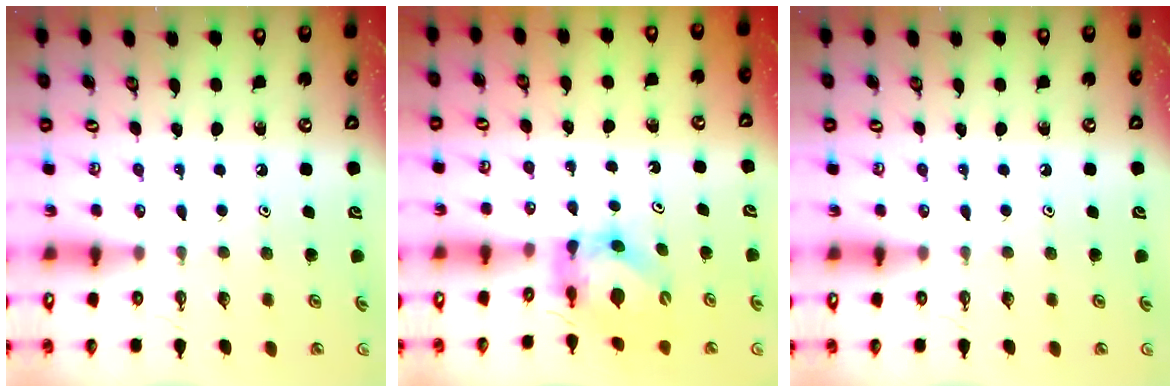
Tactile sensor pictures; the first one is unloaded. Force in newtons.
{"total": 5.7, "press": 5.7, "slide": 0.5}
{"total": 0.0}